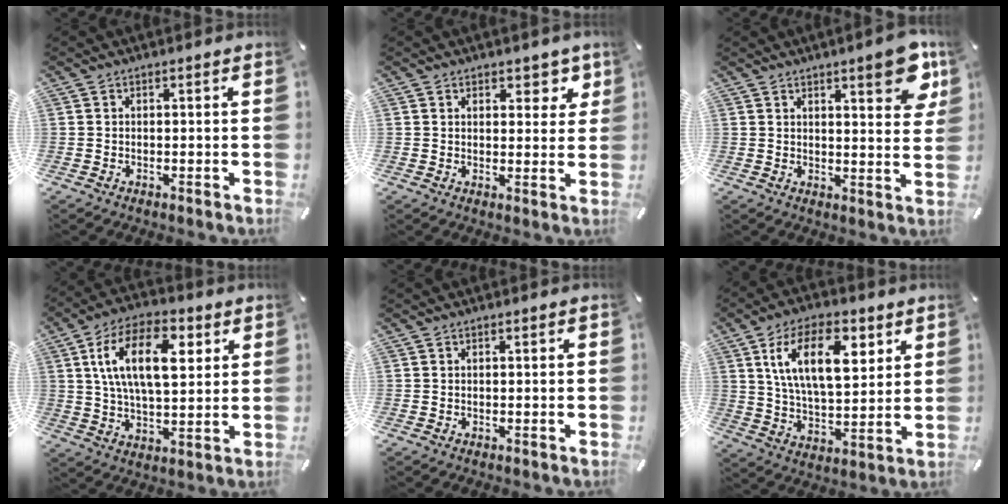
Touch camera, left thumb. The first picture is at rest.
{"total": 4.6, "force": [2.8, 3.0, 2.2], "torque": [-0.003, -0.017, 0.040]}
{"total": 9.9, "force": [5.9, 3.4, 7.2], "torque": [-0.075, -0.038, 0.092]}
{"total": 16.6, "force": [5.5, 8.7, 13.0], "torque": [-0.250, 0.002, 0.087]}
{"total": 0.0}
{"total": 16.6, "force": [7.4, 8.4, 12.3], "torque": [-0.226, -0.009, 0.124]}